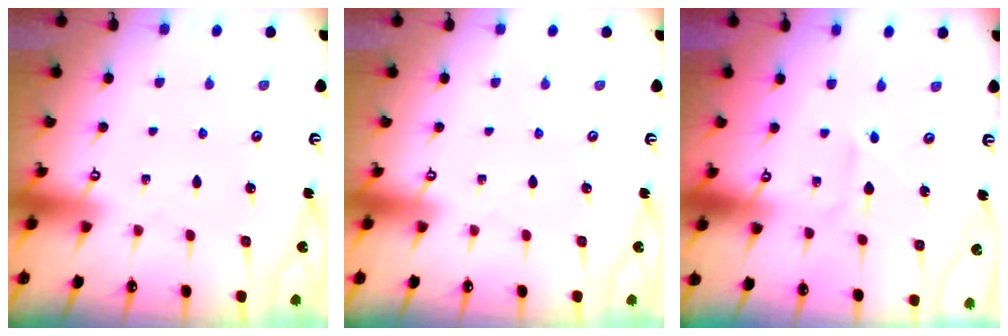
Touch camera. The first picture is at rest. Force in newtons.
{"total": 0.0}
{"total": 2.0, "press": 2.0, "slide": 0.1}